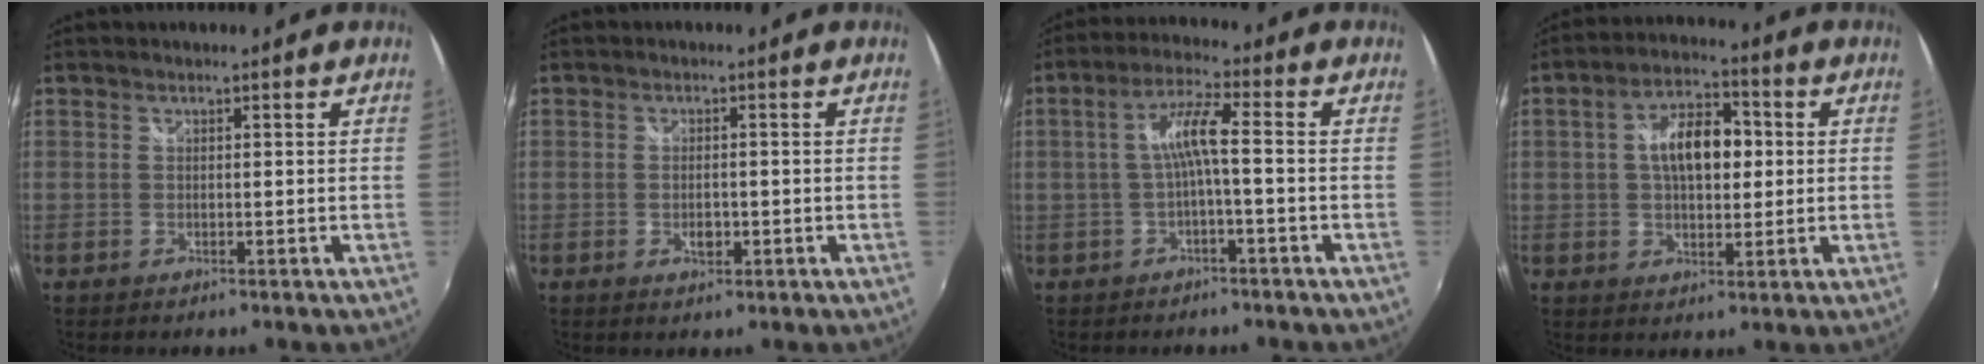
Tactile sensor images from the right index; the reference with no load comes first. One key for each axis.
{"total": 2.6, "fx": -0.8, "fy": 1.4, "fz": 2.1, "tx": -0.036, "ty": -0.003, "tz": -0.012}
{"total": 5.7, "fx": -1.1, "fy": 0.2, "fz": 5.5, "tx": -0.120, "ty": 0.012, "tz": -0.019}
{"total": 9.9, "fx": 1.1, "fy": 5.3, "fz": 8.3, "tx": -0.142, "ty": 0.021, "tz": 0.017}